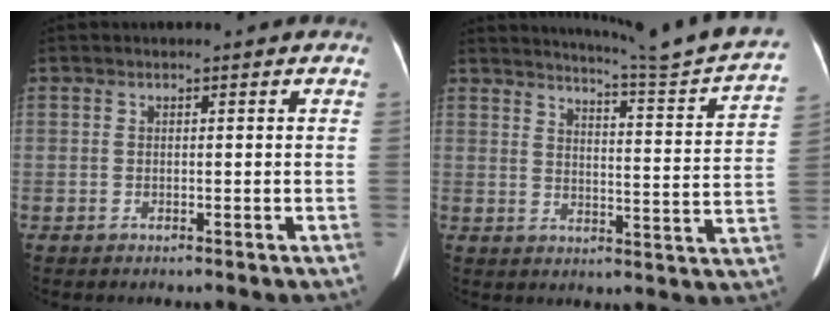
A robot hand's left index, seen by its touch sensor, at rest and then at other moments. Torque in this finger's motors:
{"motor_torque": [-0.07, -2.07, -0.01, 0.03]}